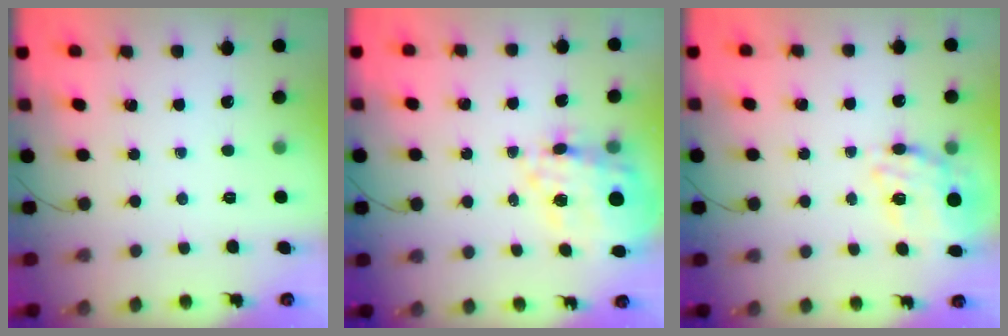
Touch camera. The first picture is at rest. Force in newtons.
{"total": 18.8, "press": 18.4, "slide": 3.9}
{"total": 14.9, "press": 14.5, "slide": 3.4}